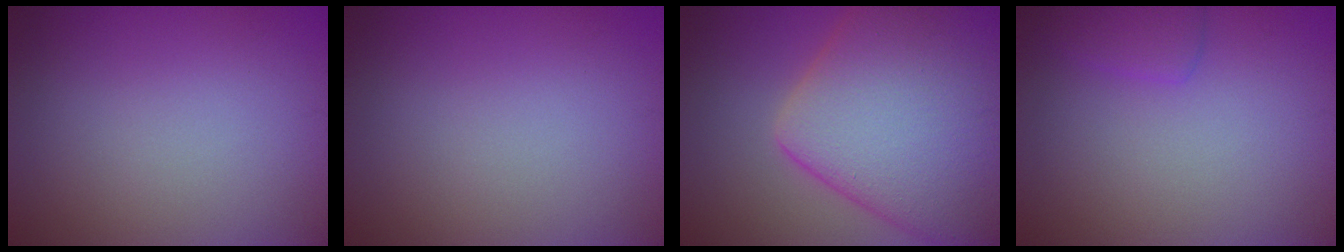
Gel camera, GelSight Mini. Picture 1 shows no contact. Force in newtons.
{"total": 0.0}
{"total": 13.9, "press": 13.8, "slide": 0.6}
{"total": 1.8, "press": 1.8, "slide": 0.2}